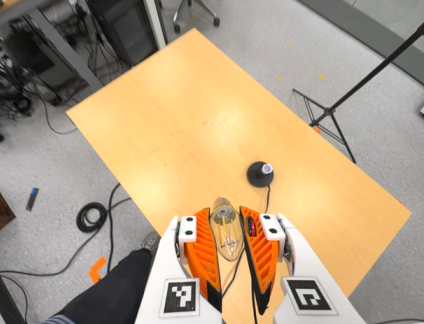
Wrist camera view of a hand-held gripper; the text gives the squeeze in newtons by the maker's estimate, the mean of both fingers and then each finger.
{"total": 21.7, "left": 24.8, "right": 18.6}